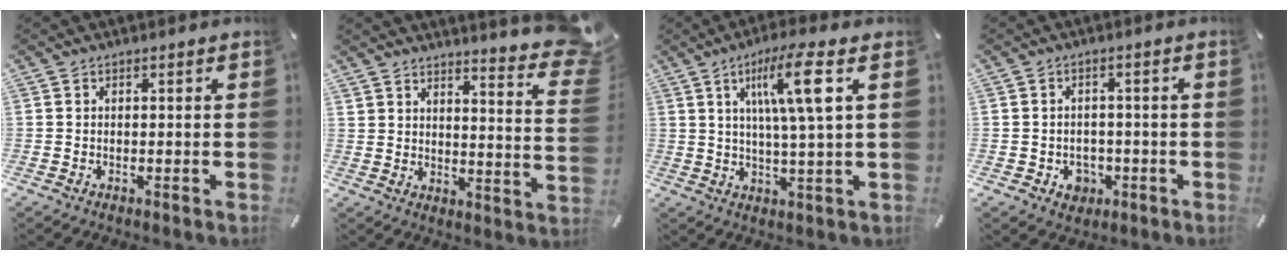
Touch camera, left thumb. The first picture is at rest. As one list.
[{"total": 7.7, "force": [6.7, 2.3, 2.9], "torque": [-0.036, -0.069, 0.114]}, {"total": 12.3, "force": [4.5, 1.1, 11.5], "torque": [-0.207, 0.002, 0.068]}, {"total": 4.2, "force": [-1.2, 3.7, 1.5], "torque": [-0.016, 0.003, -0.021]}]